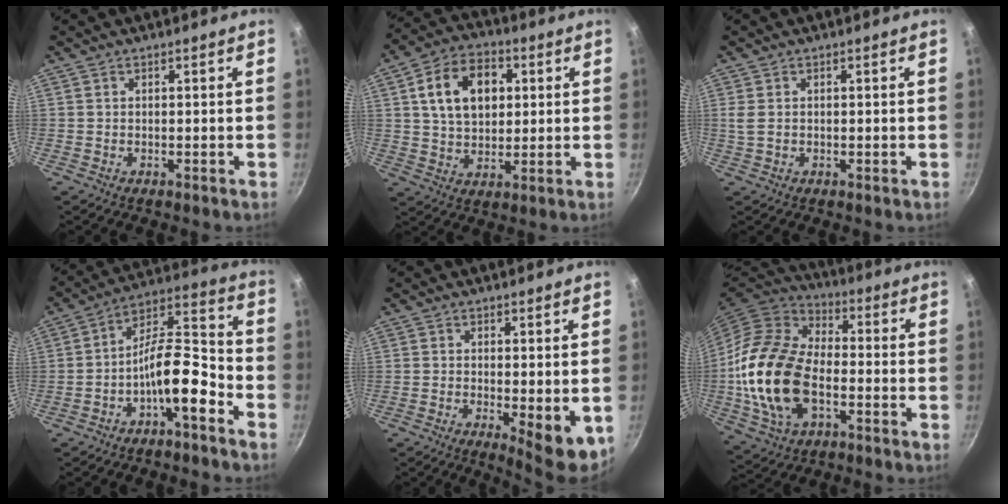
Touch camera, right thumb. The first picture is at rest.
{"total": 13.9, "force": [3.4, 9.6, 9.5], "torque": [-0.131, 0.006, 0.051]}
{"total": 2.2, "force": [0.2, 1.5, 1.6], "torque": [-0.030, 0.000, 0.006]}
{"total": 12.0, "force": [-5.7, 4.1, 9.8], "torque": [-0.150, 0.066, -0.100]}
{"total": 7.4, "force": [-0.8, 2.6, 6.9], "torque": [-0.083, -0.014, -0.003]}
{"total": 20.8, "force": [-3.7, 13.0, 15.8], "torque": [-0.295, 0.025, -0.075]}